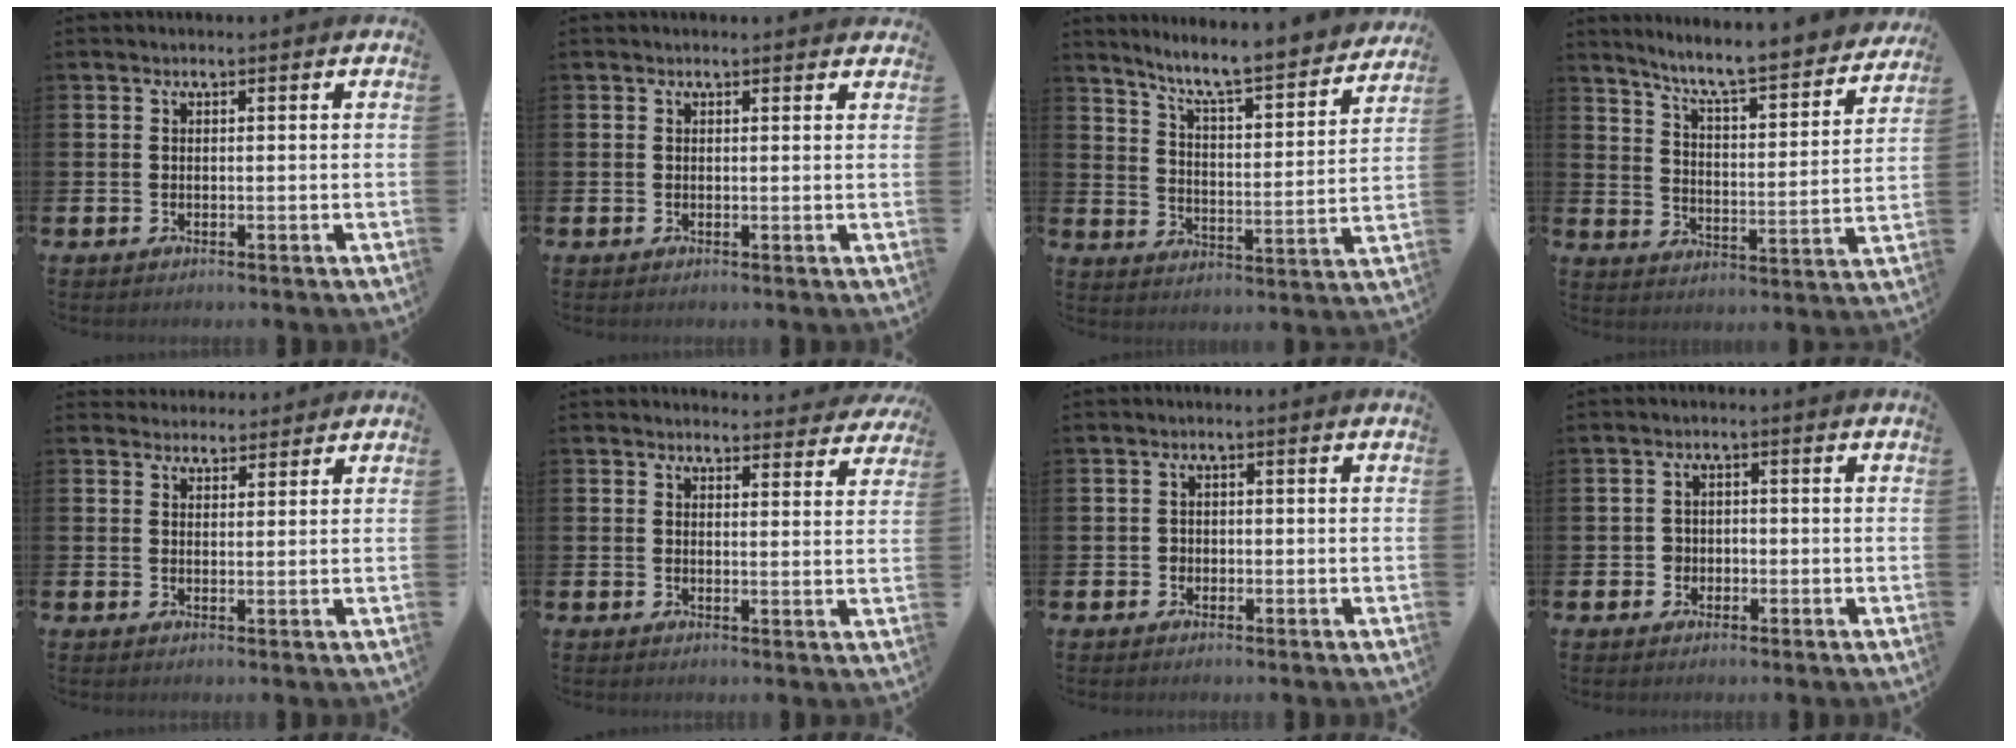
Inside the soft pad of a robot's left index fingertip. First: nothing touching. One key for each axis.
{"total": 0.6, "fx": 0.6, "fy": 0.0, "fz": 0.1, "tx": -0.002, "ty": 0.000, "tz": 0.012}
{"total": 7.6, "fx": 7.0, "fy": 0.4, "fz": 3.0, "tx": -0.086, "ty": -0.060, "tz": 0.115}
{"total": 7.4, "fx": 6.8, "fy": 0.3, "fz": 2.9, "tx": -0.083, "ty": -0.059, "tz": 0.111}
{"total": 2.8, "fx": 2.6, "fy": 0.8, "fz": -0.3, "tx": 0.008, "ty": -0.012, "tz": 0.047}
{"total": 2.9, "fx": 2.8, "fy": 0.5, "fz": 0.0, "tx": 0.012, "ty": -0.023, "tz": 0.047}
{"total": 1.2, "fx": -0.6, "fy": 1.1, "fz": 0.2, "tx": -0.005, "ty": 0.004, "tz": -0.013}
{"total": 2.0, "fx": -0.9, "fy": 1.8, "fz": 0.3, "tx": -0.009, "ty": 0.004, "tz": -0.023}